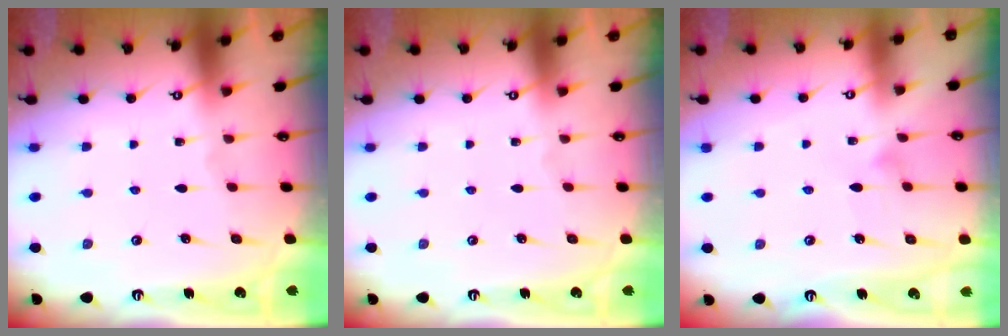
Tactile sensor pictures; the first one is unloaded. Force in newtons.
{"total": 0.0}
{"total": 3.2, "press": 3.2, "slide": 0.2}